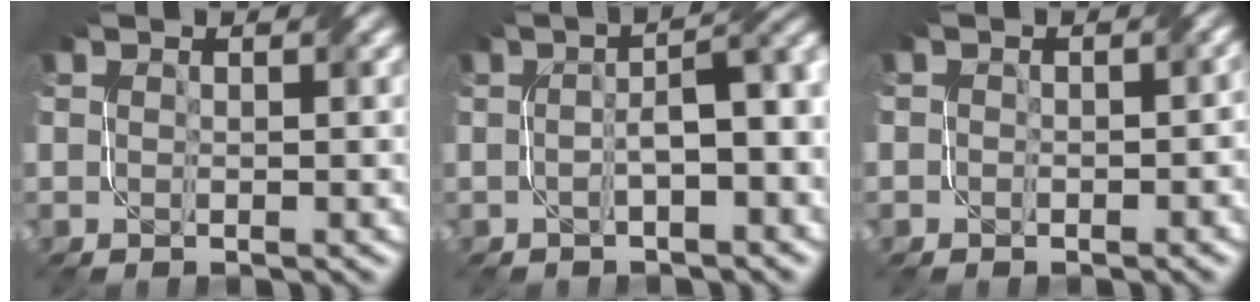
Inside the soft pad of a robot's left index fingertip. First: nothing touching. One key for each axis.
{"total": 5.4, "fx": -0.7, "fy": 1.6, "fz": 5.1, "tx": -0.065, "ty": 0.011, "tz": -0.007}
{"total": 2.1, "fx": 0.0, "fy": 1.6, "fz": 1.3, "tx": -0.008, "ty": -0.005, "tz": -0.005}